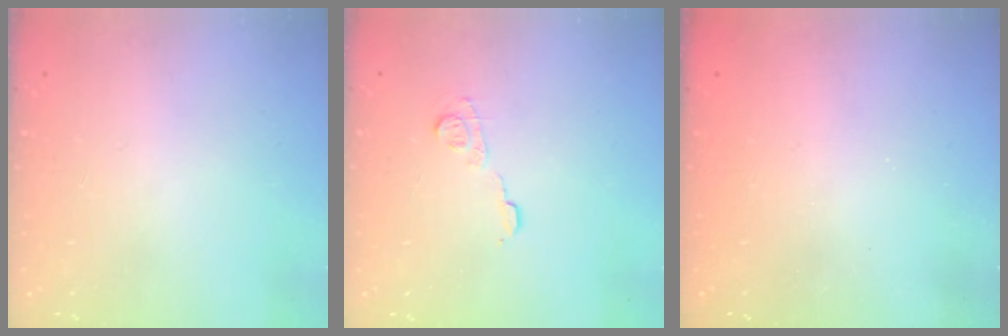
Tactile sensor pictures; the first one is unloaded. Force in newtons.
{"total": 7.0, "press": 7.0, "slide": 0.4}
{"total": 2.6, "press": 2.5, "slide": 0.9}